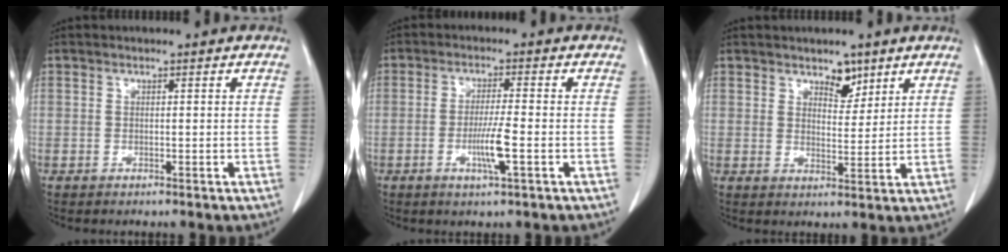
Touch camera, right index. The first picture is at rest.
{"total": 5.3, "force": [-1.6, -0.1, 5.0], "torque": [-0.094, -0.010, -0.030]}
{"total": 3.8, "force": [2.8, 2.0, 1.8], "torque": [-0.021, -0.004, 0.047]}